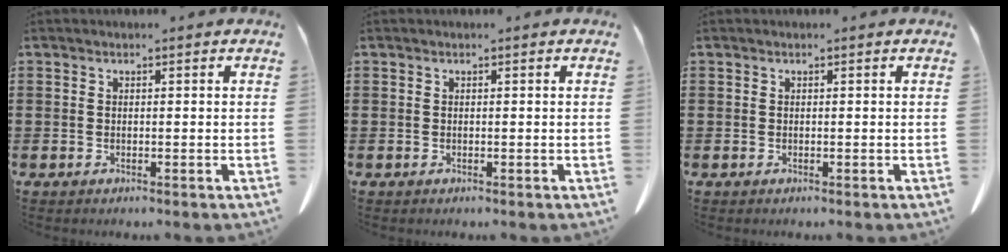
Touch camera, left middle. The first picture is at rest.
{"total": 0.0}
{"total": 0.0}